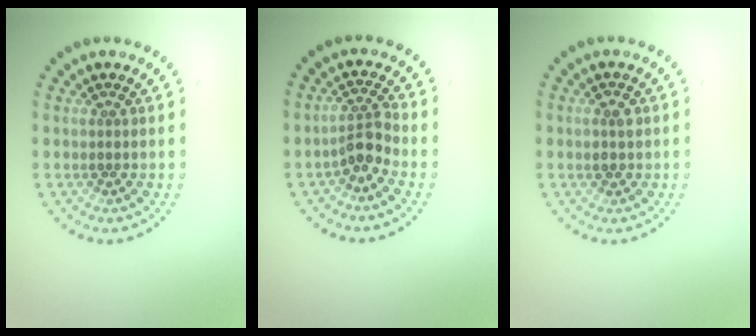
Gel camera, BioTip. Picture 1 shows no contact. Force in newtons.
{"total": 2.3, "press": 1.8, "slide": 1.5}
{"total": 1.4, "press": 1.4, "slide": 0.2}